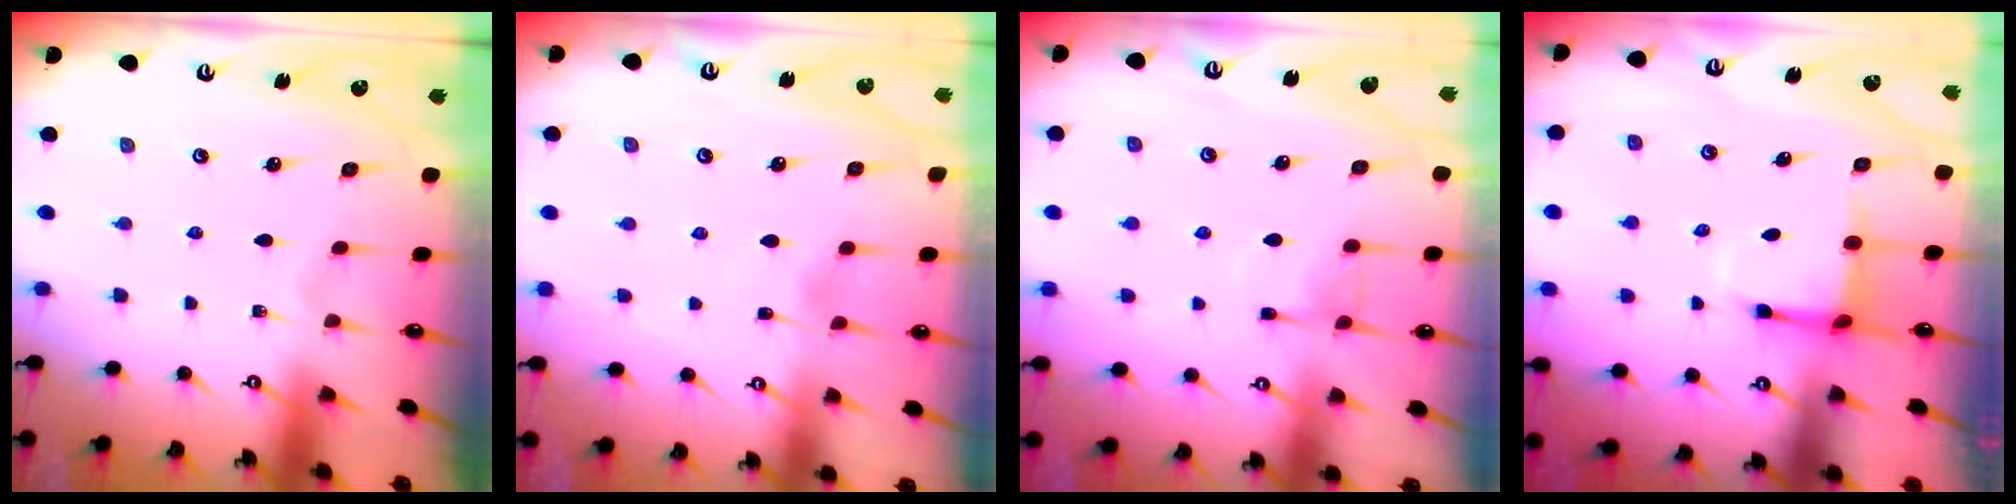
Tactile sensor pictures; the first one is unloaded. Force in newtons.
{"total": 2.9, "press": 2.9, "slide": 0.4}
{"total": 6.6, "press": 6.6, "slide": 0.8}
{"total": 4.0, "press": 3.8, "slide": 1.3}